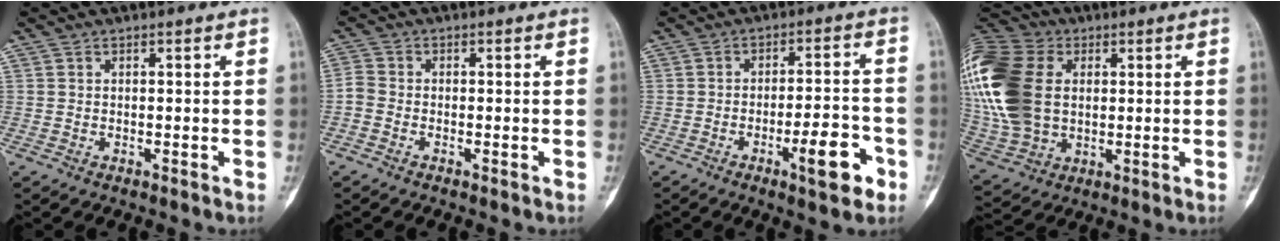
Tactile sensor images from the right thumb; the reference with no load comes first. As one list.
[{"total": 2.2, "force": [-1.1, 1.6, 1.2], "torque": [-0.024, 0.005, -0.033]}, {"total": 9.4, "force": [-4.3, 2.6, 7.9], "torque": [-0.104, 0.025, -0.061]}, {"total": 24.7, "force": [4.0, 17.4, 17.1], "torque": [-0.396, 0.014, 0.082]}]